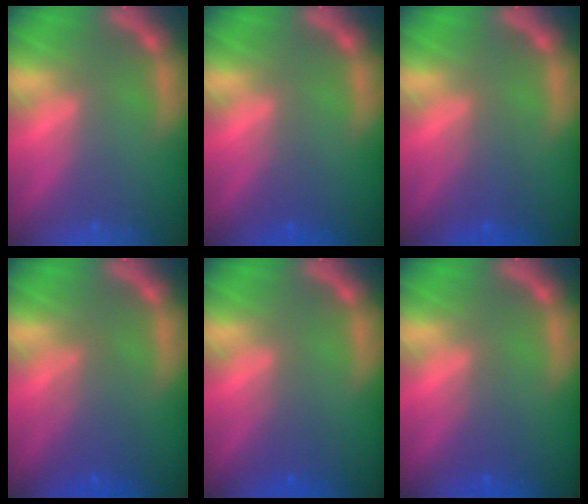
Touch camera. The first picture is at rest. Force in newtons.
{"total": 1.5}
{"total": 2.5}
{"total": 3.6}
{"total": 2.0}
{"total": 2.0}